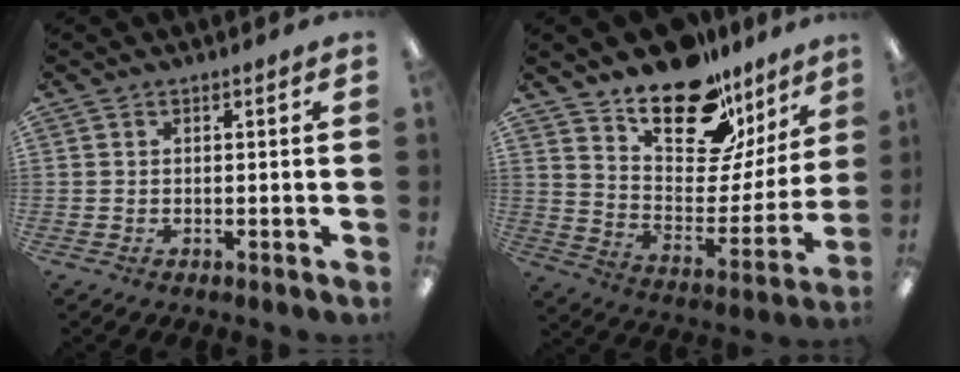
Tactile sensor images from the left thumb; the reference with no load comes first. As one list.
[{"total": 19.5, "force": [15.0, 8.7, 8.9], "torque": [-0.148, -0.111, 0.266]}]